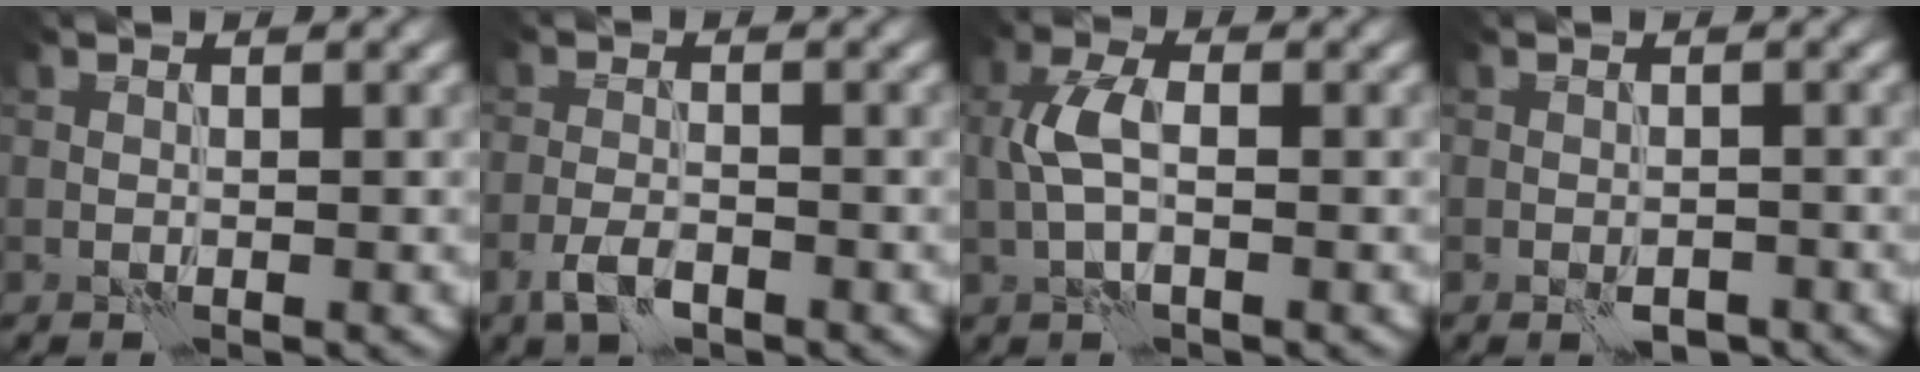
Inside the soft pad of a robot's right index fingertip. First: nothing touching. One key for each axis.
{"total": 2.4, "fx": -1.5, "fy": 1.1, "fz": 1.5, "tx": -0.036, "ty": 0.000, "tz": -0.036}
{"total": 3.2, "fx": 0.0, "fy": 1.5, "fz": 2.8, "tx": -0.063, "ty": 0.007, "tz": -0.004}
{"total": 1.9, "fx": -1.3, "fy": 0.9, "fz": 1.1, "tx": -0.020, "ty": -0.002, "tz": -0.020}